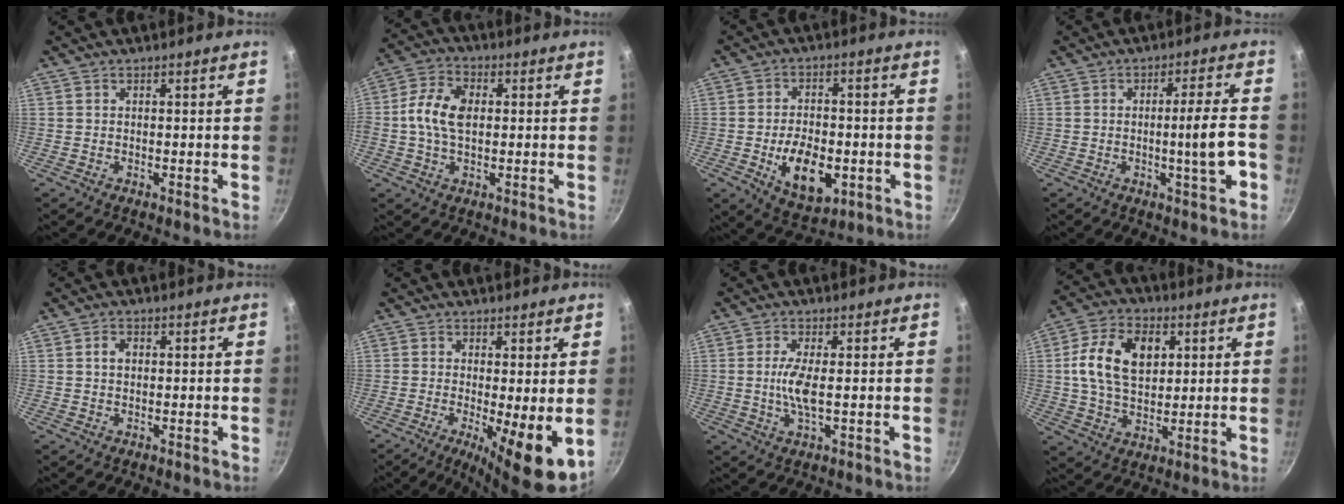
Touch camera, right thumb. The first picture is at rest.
{"total": 9.1, "force": [0.5, 5.7, 7.1], "torque": [-0.136, 0.019, -0.005]}
{"total": 11.9, "force": [-3.1, 6.8, 9.3], "torque": [-0.127, 0.005, -0.039]}
{"total": 7.6, "force": [-2.1, 0.3, 7.3], "torque": [-0.111, 0.011, -0.030]}
{"total": 2.0, "force": [0.3, 1.5, 1.4], "torque": [-0.019, 0.006, 0.004]}
{"total": 9.2, "force": [-1.4, 1.9, 8.9], "torque": [-0.135, -0.014, -0.017]}
{"total": 5.2, "force": [-0.1, 1.3, 5.1], "torque": [-0.117, -0.002, -0.003]}
{"total": 13.8, "force": [3.0, 9.1, 9.9], "torque": [-0.160, 0.004, 0.046]}